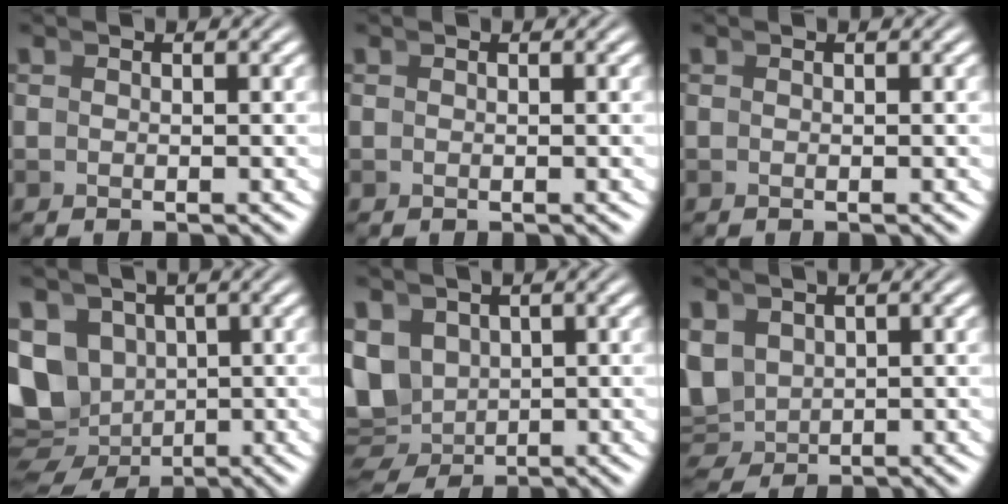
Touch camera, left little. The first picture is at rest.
{"total": 0.0}
{"total": 0.0}
{"total": 10.5, "force": [-2.6, 9.2, 4.2], "torque": [-0.108, -0.054, -0.029]}
{"total": 6.6, "force": [-0.3, 5.9, 2.9], "torque": [-0.085, -0.037, 0.010]}
{"total": 5.3, "force": [0.1, 4.8, 2.3], "torque": [-0.080, -0.030, 0.018]}